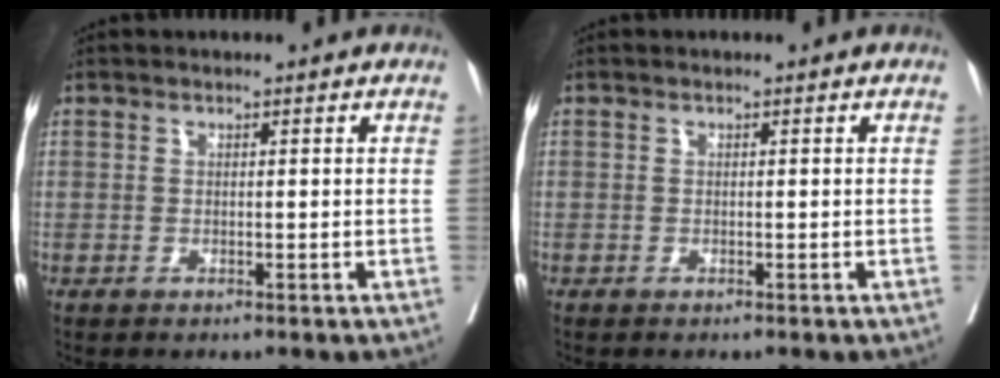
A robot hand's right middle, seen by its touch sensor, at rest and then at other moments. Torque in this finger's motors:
{"motor_torque": [-0.61, -0.84, -0.12, -0.04]}